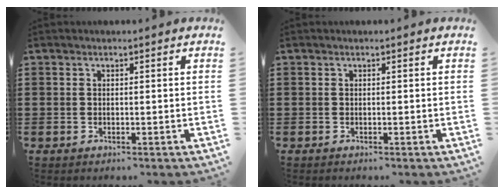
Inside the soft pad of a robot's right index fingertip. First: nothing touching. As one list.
[{"total": 0.0}]